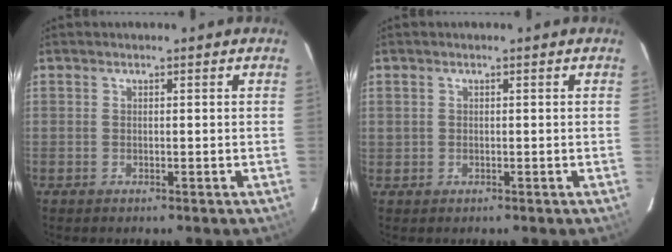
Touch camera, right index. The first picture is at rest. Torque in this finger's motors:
{"motor_torque": [0.20, 0.14, 0.00, 0.00]}